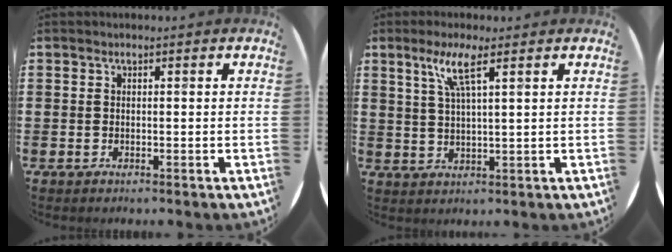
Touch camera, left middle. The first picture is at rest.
{"total": 4.9, "force": [2.9, 0.4, 3.9], "torque": [-0.084, 0.007, 0.047]}